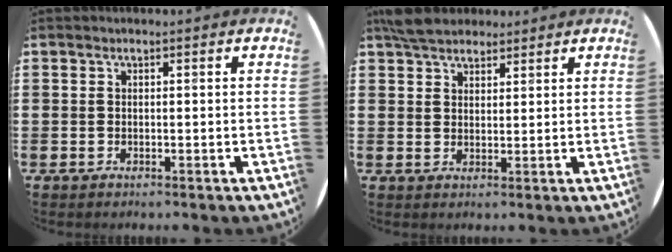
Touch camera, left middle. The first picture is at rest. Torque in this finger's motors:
{"motor_torque": [0.36, -0.31, 0.34, 0.11]}